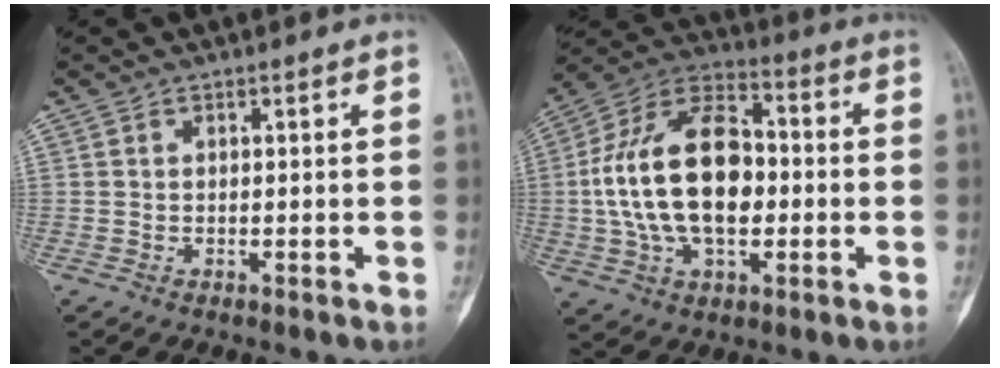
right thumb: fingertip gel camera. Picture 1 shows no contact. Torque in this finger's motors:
{"motor_torque": [2.18, 2.44, 1.19, -0.93, 0.67]}